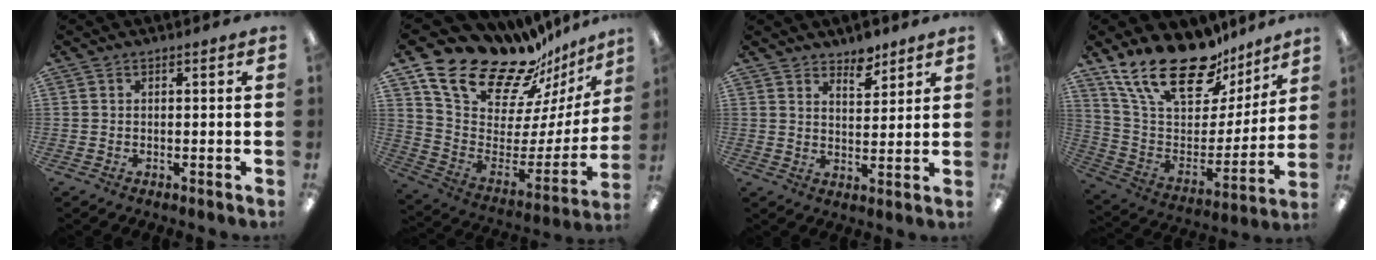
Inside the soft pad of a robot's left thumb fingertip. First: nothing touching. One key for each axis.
{"total": 24.0, "fx": 19.6, "fy": 10.4, "fz": 9.2, "tx": -0.149, "ty": -0.150, "tz": 0.361}
{"total": 5.2, "fx": 4.6, "fy": 2.1, "fz": 1.2, "tx": -0.002, "ty": -0.033, "tz": 0.081}
{"total": 24.7, "fx": 17.9, "fy": 10.9, "fz": 13.1, "tx": -0.234, "ty": -0.115, "tz": 0.320}